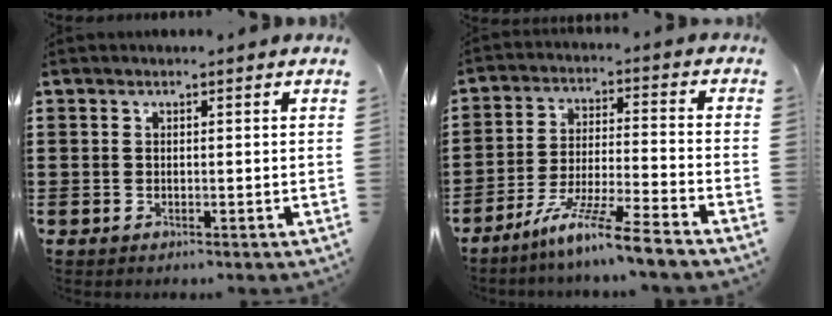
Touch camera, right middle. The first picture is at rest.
{"total": 9.2, "force": [-7.7, -0.8, 4.9], "torque": [-0.100, -0.010, -0.154]}